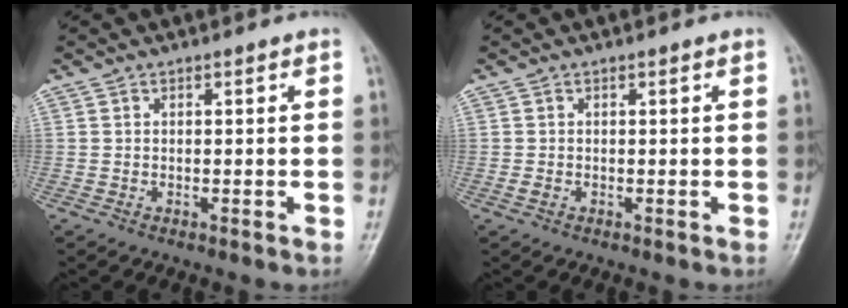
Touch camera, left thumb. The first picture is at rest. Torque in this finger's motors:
{"motor_torque": [-0.49, 0.49, 0.13, -0.11, 0.00]}